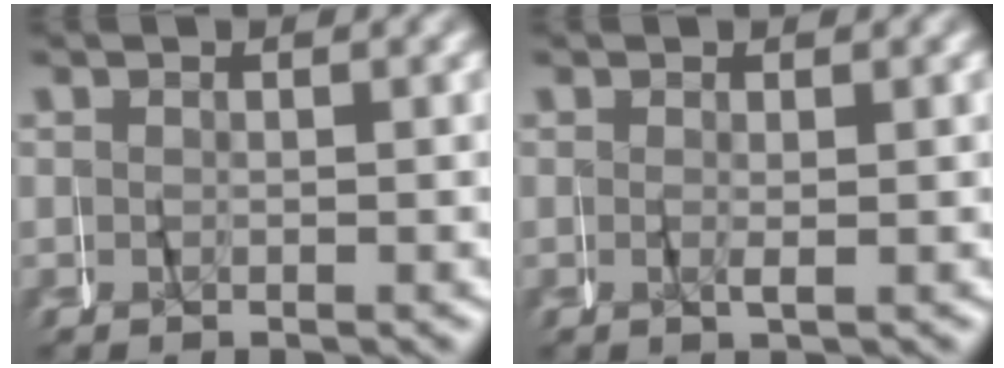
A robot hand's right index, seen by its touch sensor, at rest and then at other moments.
{"total": 0.6, "force": [-0.2, -0.4, 0.4], "torque": [-0.013, -0.003, 0.000]}